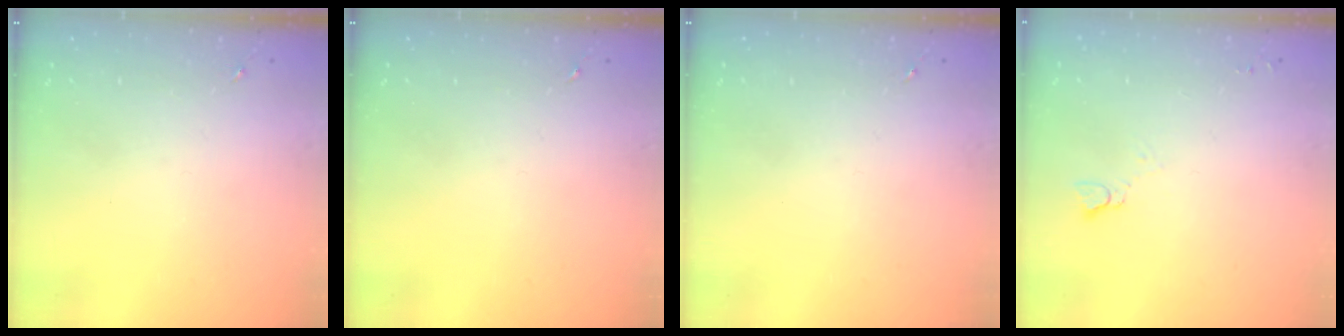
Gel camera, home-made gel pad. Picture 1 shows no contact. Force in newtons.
{"total": 0.0}
{"total": 0.0}
{"total": 2.5, "press": 2.5, "slide": 0.2}